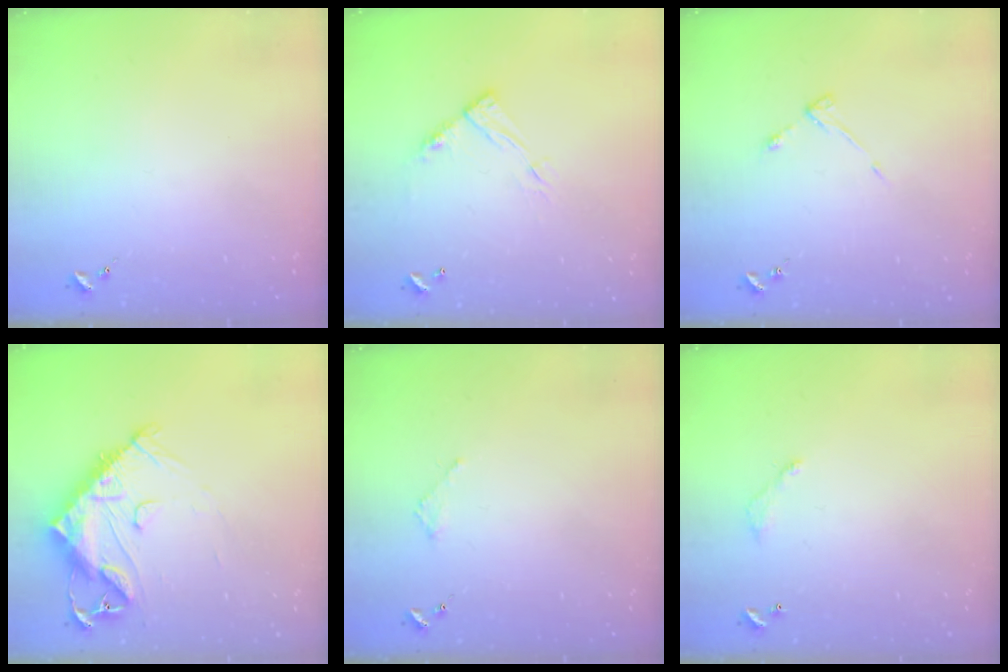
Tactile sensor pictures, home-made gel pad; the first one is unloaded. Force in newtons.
{"total": 9.4, "press": 9.4, "slide": 0.5}
{"total": 3.9, "press": 3.9, "slide": 0.6}
{"total": 14.6, "press": 14.5, "slide": 1.1}
{"total": 2.1, "press": 2.1, "slide": 0.2}
{"total": 3.8, "press": 3.8, "slide": 0.2}